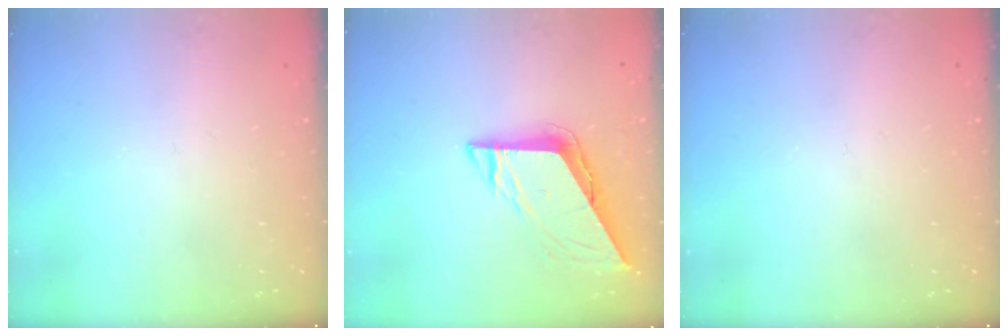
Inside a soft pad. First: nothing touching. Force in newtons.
{"total": 7.8, "press": 7.8, "slide": 0.4}
{"total": 0.0}